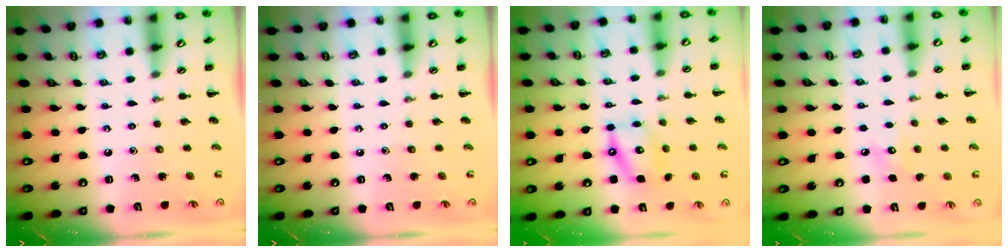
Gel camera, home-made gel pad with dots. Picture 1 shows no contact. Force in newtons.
{"total": 0.0}
{"total": 12.1, "press": 11.8, "slide": 2.8}
{"total": 4.8, "press": 4.7, "slide": 1.3}